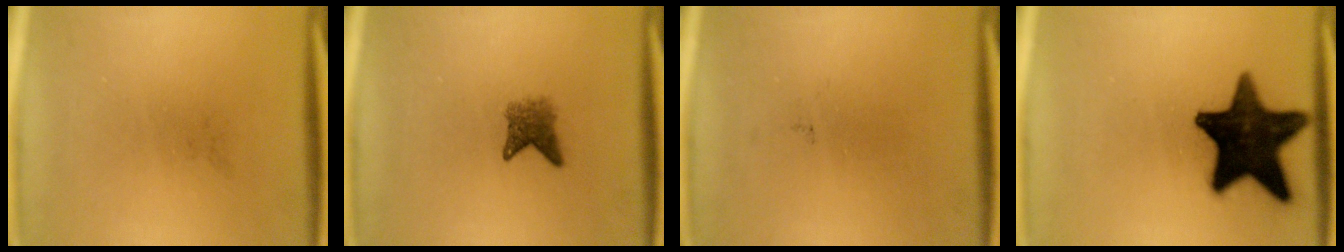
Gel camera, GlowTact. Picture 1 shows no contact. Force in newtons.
{"total": 2.8}
{"total": 0.0}
{"total": 18.4}